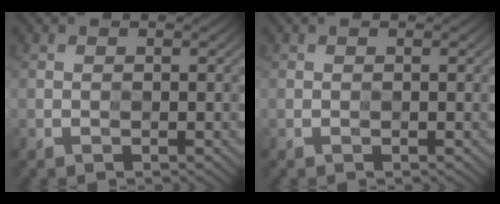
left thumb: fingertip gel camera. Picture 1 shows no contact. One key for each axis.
{"total": 0.0}